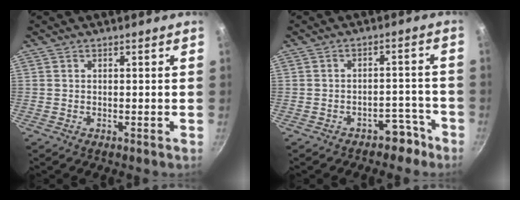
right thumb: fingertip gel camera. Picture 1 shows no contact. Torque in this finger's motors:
{"motor_torque": [0.58, -0.08, 0.43, -0.97, 0.00]}